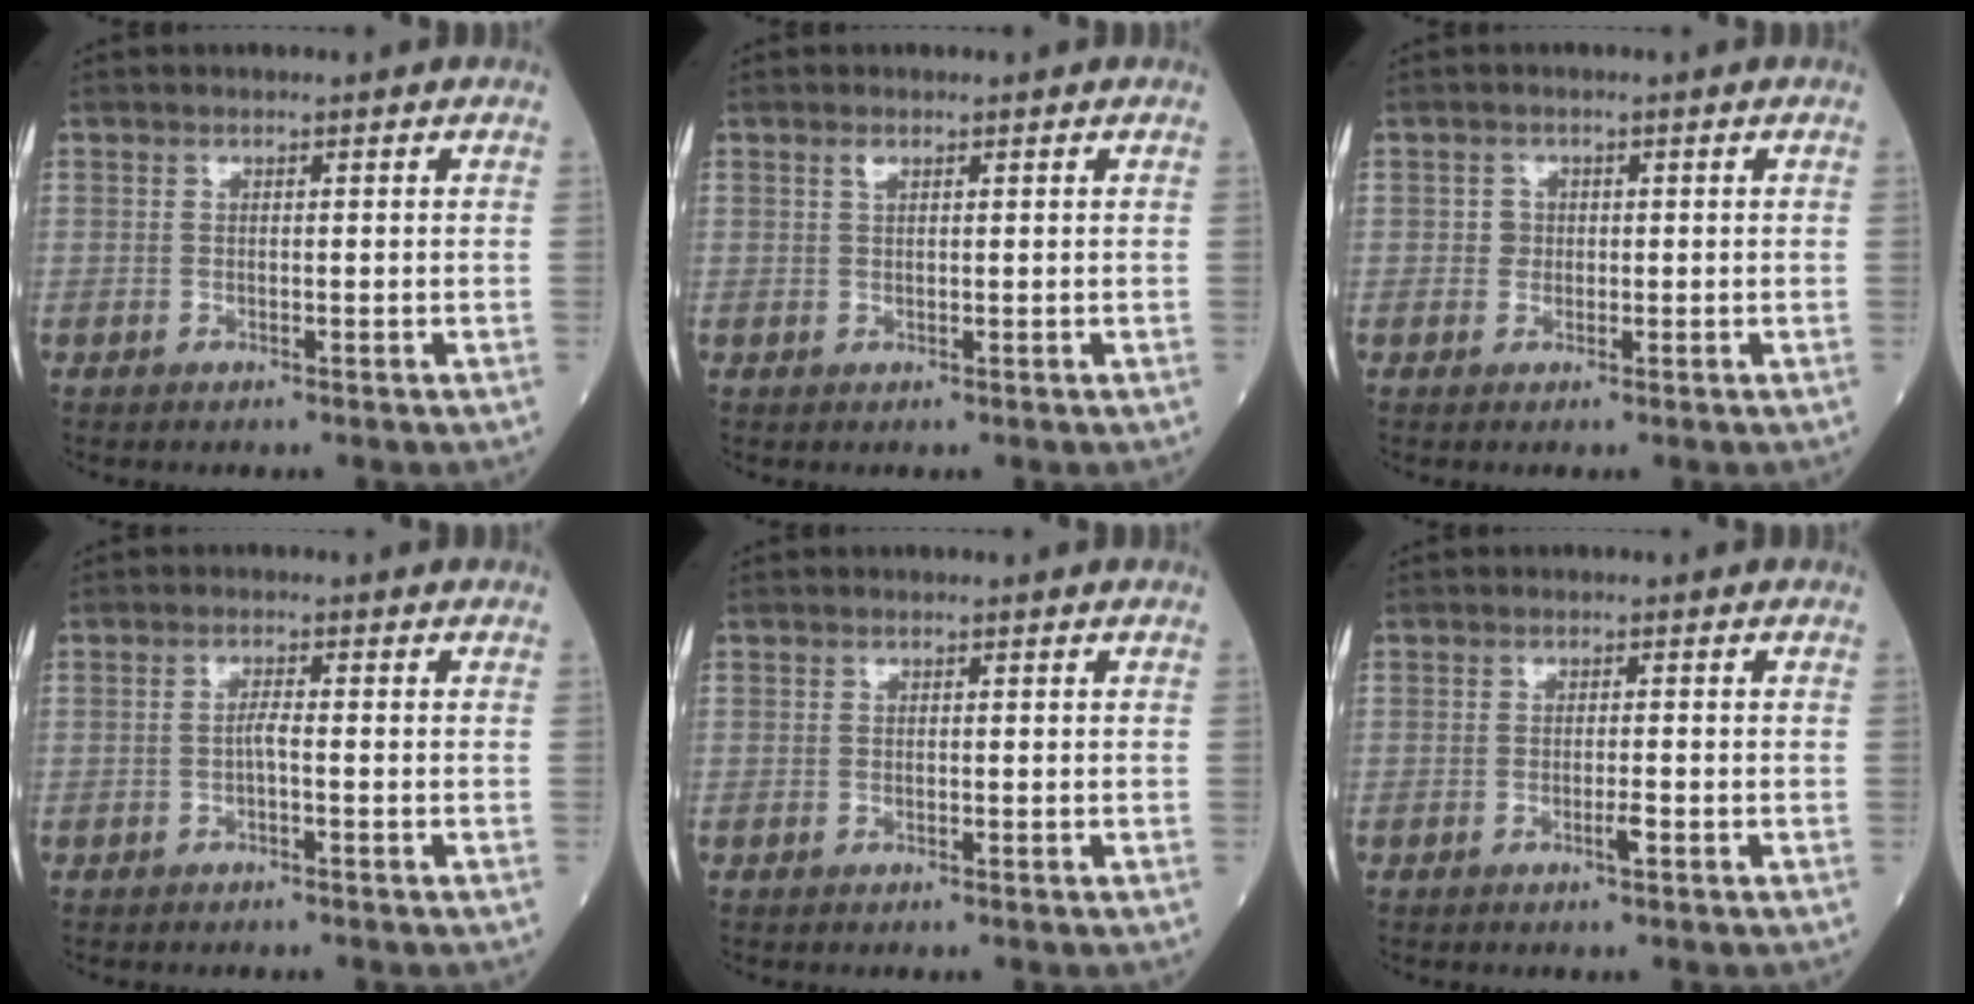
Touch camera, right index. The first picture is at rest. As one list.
[{"total": 0.9, "force": [0.6, 0.3, 0.6], "torque": [-0.015, 0.003, 0.011]}, {"total": 1.3, "force": [0.0, 1.3, 0.3], "torque": [0.000, 0.005, 0.001]}, {"total": 1.4, "force": [-0.5, 0.0, 1.3], "torque": [-0.024, 0.002, -0.011]}, {"total": 0.0}, {"total": 1.4, "force": [-0.7, 0.0, 1.2], "torque": [-0.024, -0.001, -0.013]}]